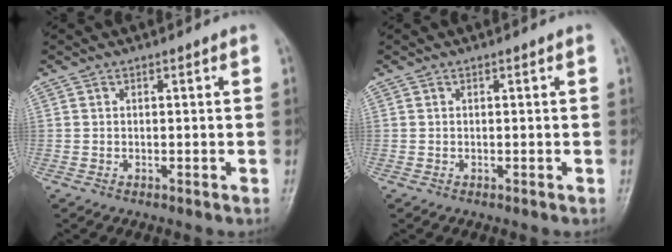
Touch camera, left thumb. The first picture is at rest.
{"total": 0.0}